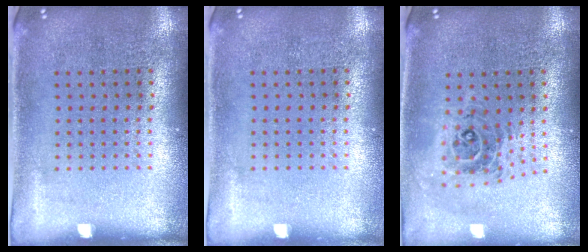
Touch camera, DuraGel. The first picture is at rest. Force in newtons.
{"total": 0.0}
{"total": 0.9, "press": 0.9, "slide": 0.1}